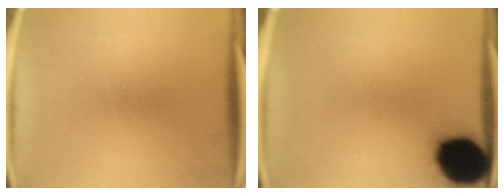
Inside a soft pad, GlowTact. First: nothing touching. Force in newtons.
{"total": 17.4}